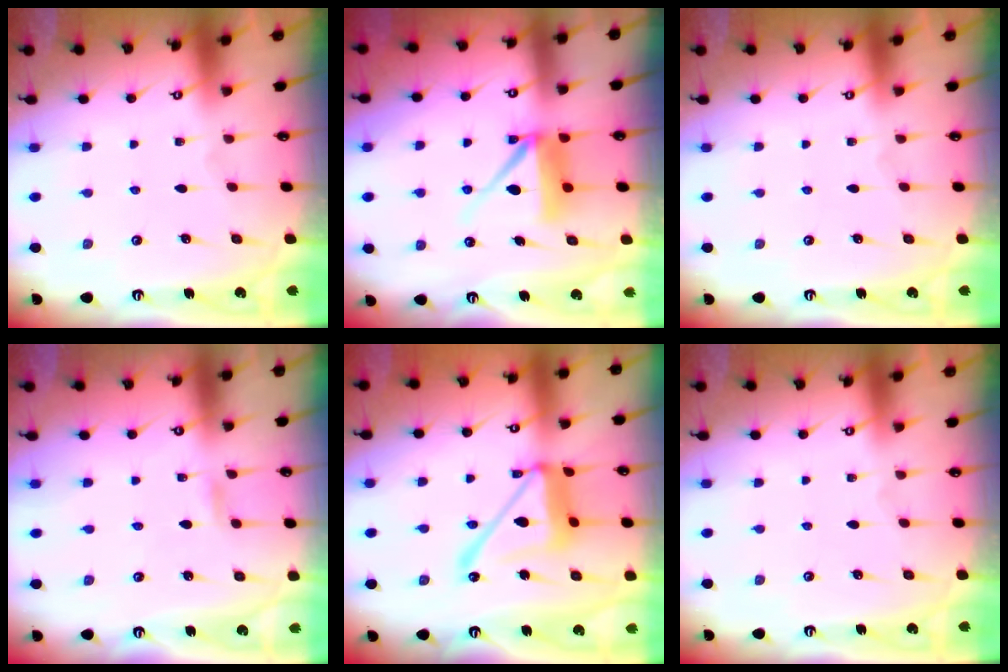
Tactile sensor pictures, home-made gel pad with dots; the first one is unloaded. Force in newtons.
{"total": 9.0, "press": 8.9, "slide": 0.9}
{"total": 0.0}
{"total": 2.8, "press": 2.8, "slide": 0.2}
{"total": 16.1, "press": 16.0, "slide": 1.4}
{"total": 0.0}